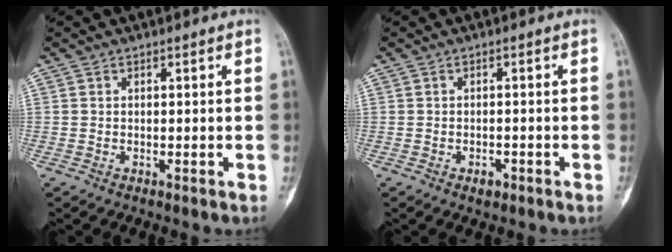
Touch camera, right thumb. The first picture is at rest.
{"total": 1.8, "force": [-1.0, 1.0, 1.1], "torque": [-0.016, 0.004, -0.014]}